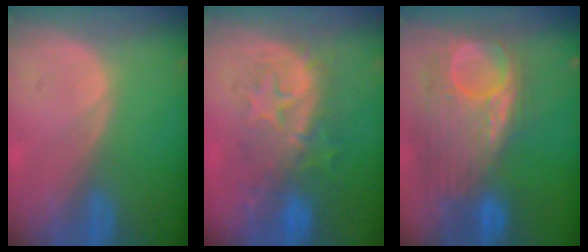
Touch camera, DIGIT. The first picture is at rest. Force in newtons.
{"total": 8.8, "press": 8.6, "slide": 1.8}
{"total": 11.8, "press": 10.6, "slide": 5.1}